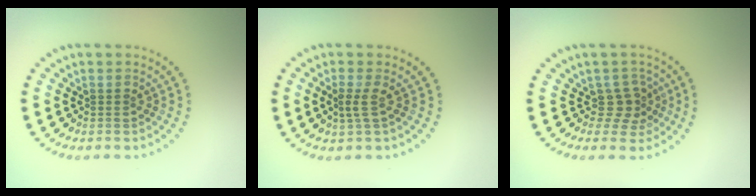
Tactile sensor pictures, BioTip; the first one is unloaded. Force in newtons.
{"total": 1.4, "press": 1.1, "slide": 0.9}
{"total": 2.3, "press": 1.6, "slide": 1.7}